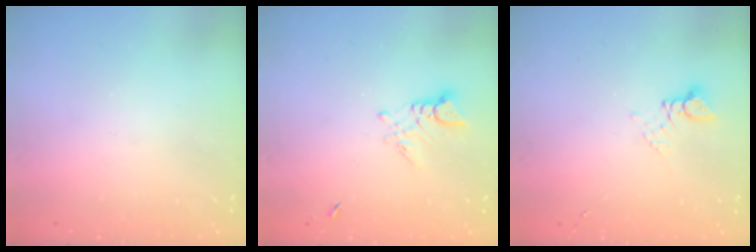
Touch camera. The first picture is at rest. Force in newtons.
{"total": 3.4, "press": 3.4, "slide": 0.4}
{"total": 3.2, "press": 3.2, "slide": 0.4}